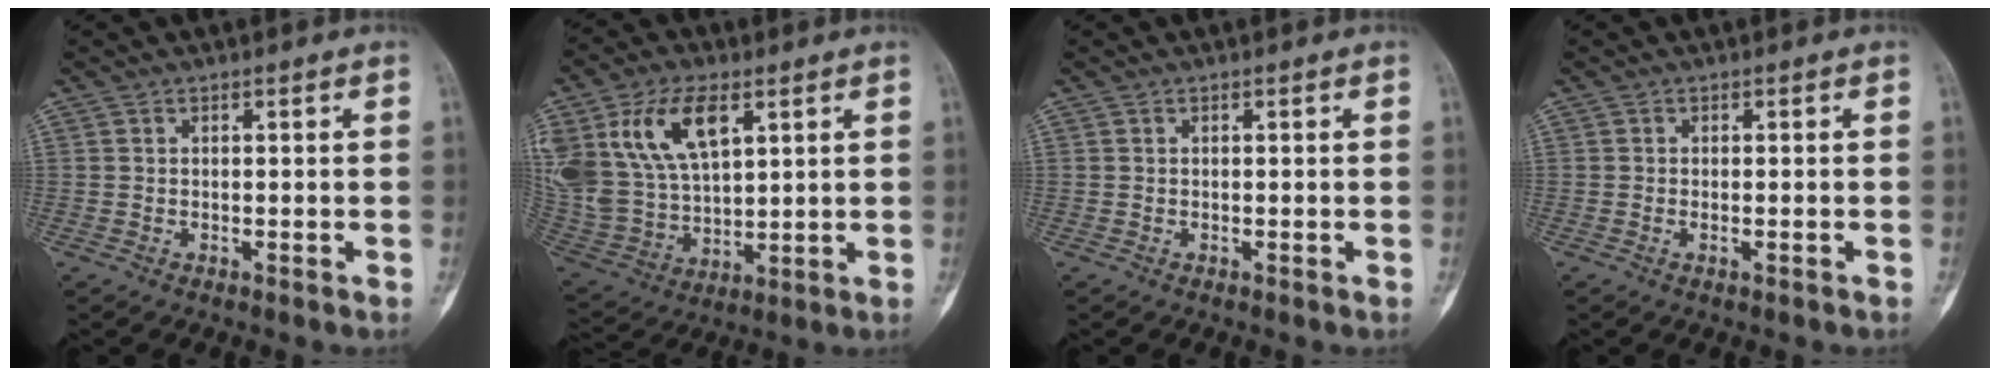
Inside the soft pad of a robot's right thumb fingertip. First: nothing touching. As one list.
[{"total": 19.1, "force": [8.1, 10.8, 13.5], "torque": [-0.268, -0.018, 0.164]}, {"total": 0.0}, {"total": 0.8, "force": [-0.3, 0.2, 0.7], "torque": [-0.015, 0.003, -0.004]}]